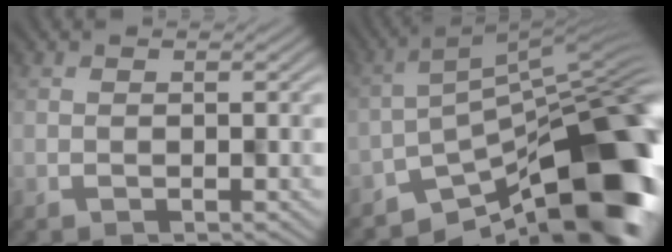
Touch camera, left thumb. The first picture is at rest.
{"total": 14.4, "force": [-8.4, 5.0, 10.6], "torque": [-0.145, -0.003, -0.148]}